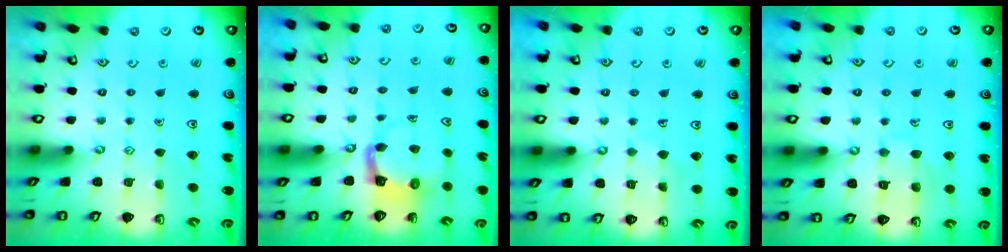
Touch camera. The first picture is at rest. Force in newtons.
{"total": 3.9, "press": 3.9, "slide": 0.2}
{"total": 3.2, "press": 3.2, "slide": 0.2}
{"total": 7.3, "press": 7.3, "slide": 0.7}